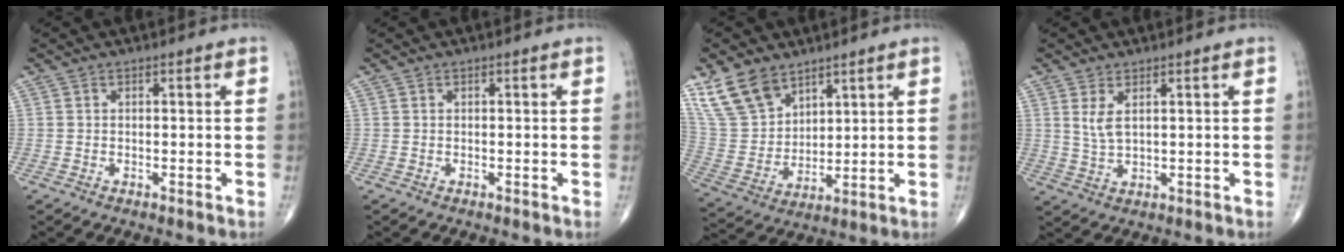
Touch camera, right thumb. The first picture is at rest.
{"total": 0.0}
{"total": 12.2, "force": [8.3, 7.3, 5.1], "torque": [-0.087, -0.034, 0.183]}
{"total": 3.6, "force": [1.4, 1.4, 3.0], "torque": [-0.061, -0.009, 0.036]}